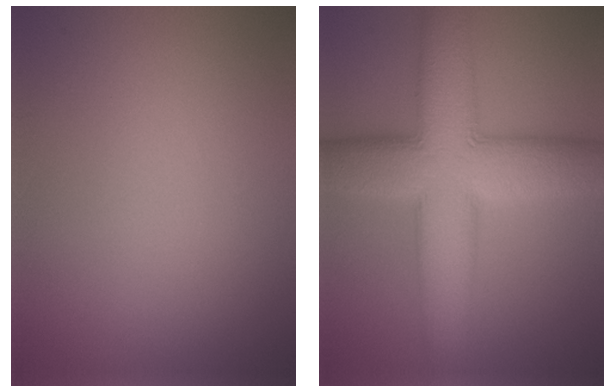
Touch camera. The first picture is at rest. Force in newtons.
{"total": 11.7, "press": 11.7, "slide": 0.2}